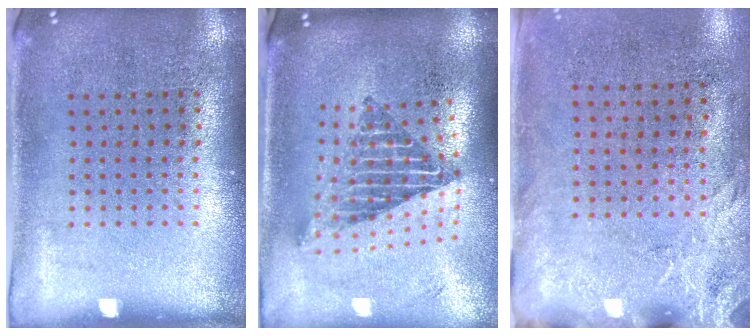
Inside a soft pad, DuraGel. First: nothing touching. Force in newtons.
{"total": 2.3, "press": 1.6, "slide": 1.6}
{"total": 2.6, "press": 2.0, "slide": 1.6}